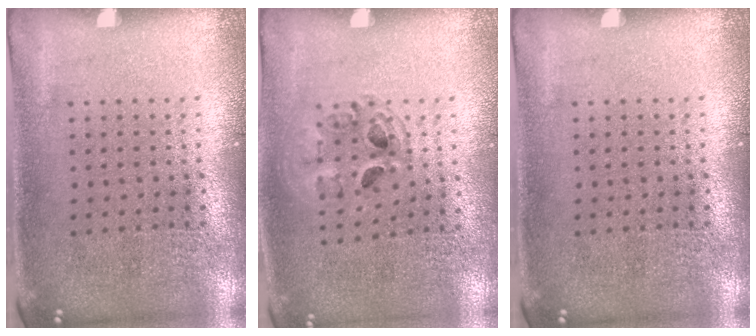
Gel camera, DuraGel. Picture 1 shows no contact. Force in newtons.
{"total": 1.0, "press": 1.0, "slide": 0.2}
{"total": 0.0}